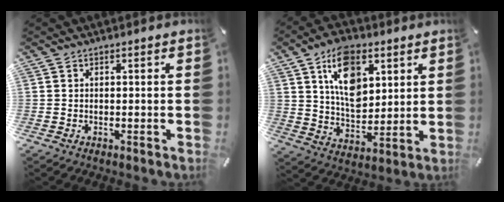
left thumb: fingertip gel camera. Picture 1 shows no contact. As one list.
[{"total": 14.0, "force": [6.0, 8.8, 9.1], "torque": [-0.153, -0.006, 0.111]}]